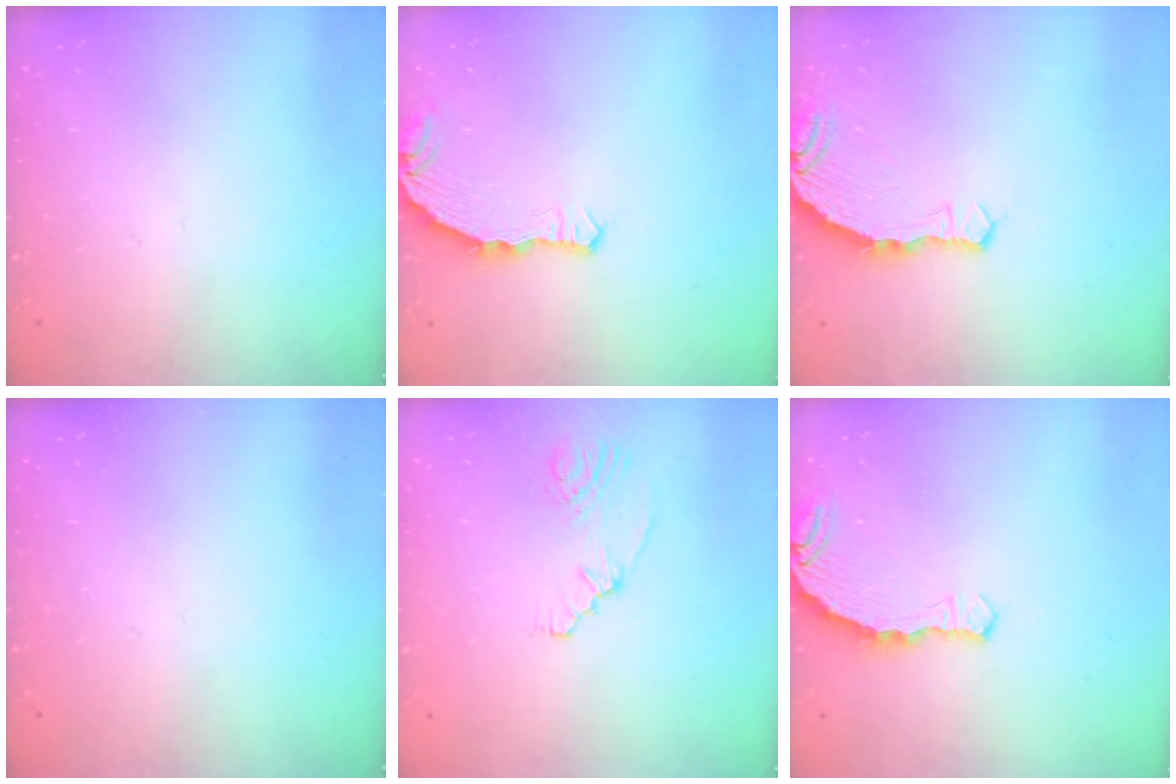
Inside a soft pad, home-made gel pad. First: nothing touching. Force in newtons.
{"total": 7.4, "press": 5.3, "slide": 5.1}
{"total": 7.9, "press": 6.2, "slide": 4.9}
{"total": 0.0}
{"total": 2.4, "press": 2.1, "slide": 1.2}
{"total": 7.7, "press": 6.7, "slide": 3.7}